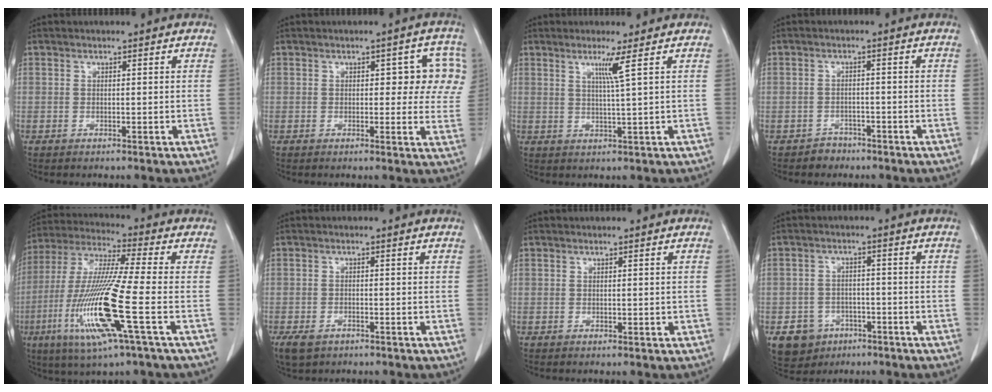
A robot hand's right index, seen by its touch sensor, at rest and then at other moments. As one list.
[{"total": 6.8, "force": [1.9, 3.5, 5.6], "torque": [-0.042, 0.021, 0.018]}, {"total": 3.3, "force": [1.5, -1.4, 2.6], "torque": [-0.052, -0.010, 0.033]}, {"total": 2.4, "force": [-1.7, 1.8, -0.3], "torque": [0.002, 0.009, -0.029]}, {"total": 17.0, "force": [-5.3, -0.1, 16.2], "torque": [-0.342, -0.021, -0.105]}, {"total": 3.9, "force": [-2.5, 2.2, 2.0], "torque": [-0.039, -0.006, -0.035]}, {"total": 0.6, "force": [0.1, 0.4, 0.4], "torque": [0.000, 0.001, 0.005]}, {"total": 6.3, "force": [-3.1, 5.2, 1.5], "torque": [-0.027, 0.007, -0.040]}]